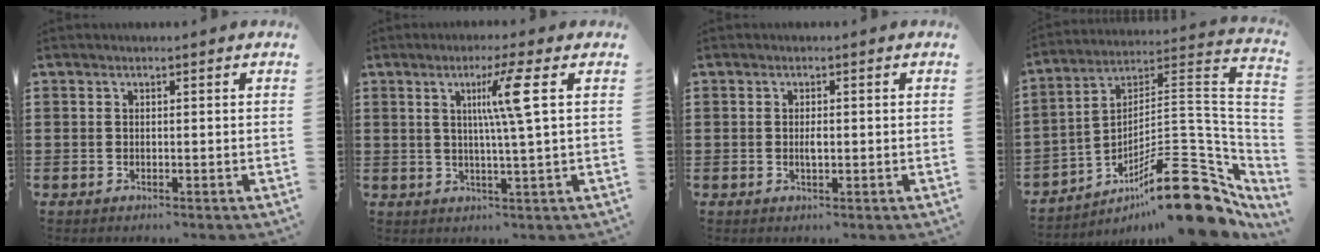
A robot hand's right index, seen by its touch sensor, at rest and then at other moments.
{"total": 7.2, "force": [1.9, -1.0, 6.9], "torque": [-0.131, -0.009, 0.021]}
{"total": 1.6, "force": [-0.1, 0.5, 1.5], "torque": [-0.029, -0.001, -0.002]}
{"total": 17.4, "force": [-10.7, 4.4, 13.0], "torque": [-0.189, 0.036, -0.178]}